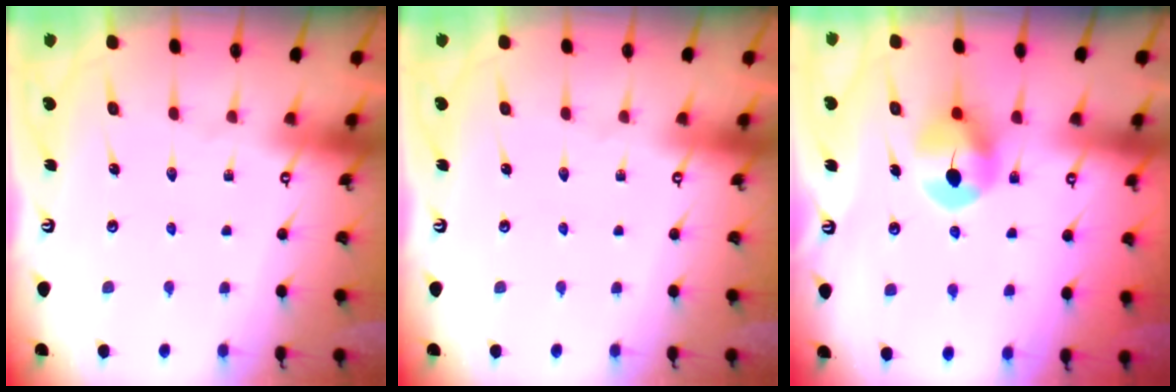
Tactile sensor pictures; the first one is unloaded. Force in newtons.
{"total": 0.0}
{"total": 8.0, "press": 8.0, "slide": 0.4}